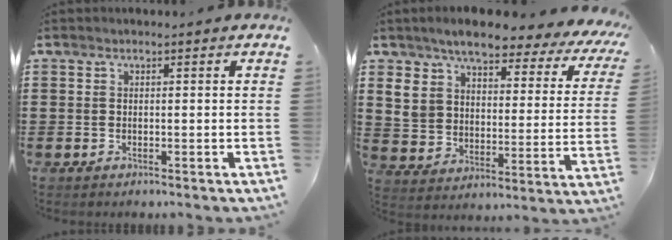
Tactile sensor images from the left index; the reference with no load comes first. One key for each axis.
{"total": 6.6, "fx": 5.5, "fy": 2.4, "fz": 2.9, "tx": -0.086, "ty": -0.031, "tz": 0.093}